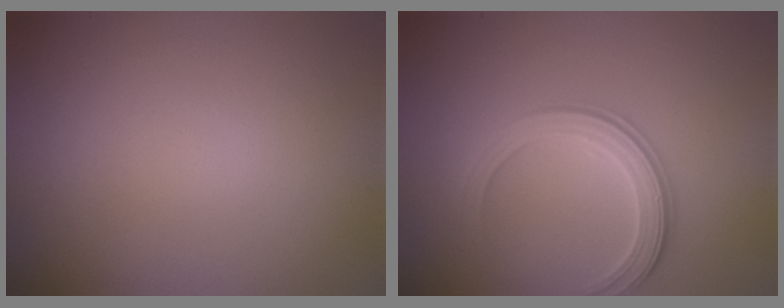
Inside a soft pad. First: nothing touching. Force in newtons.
{"total": 2.8, "press": 2.8, "slide": 0.3}